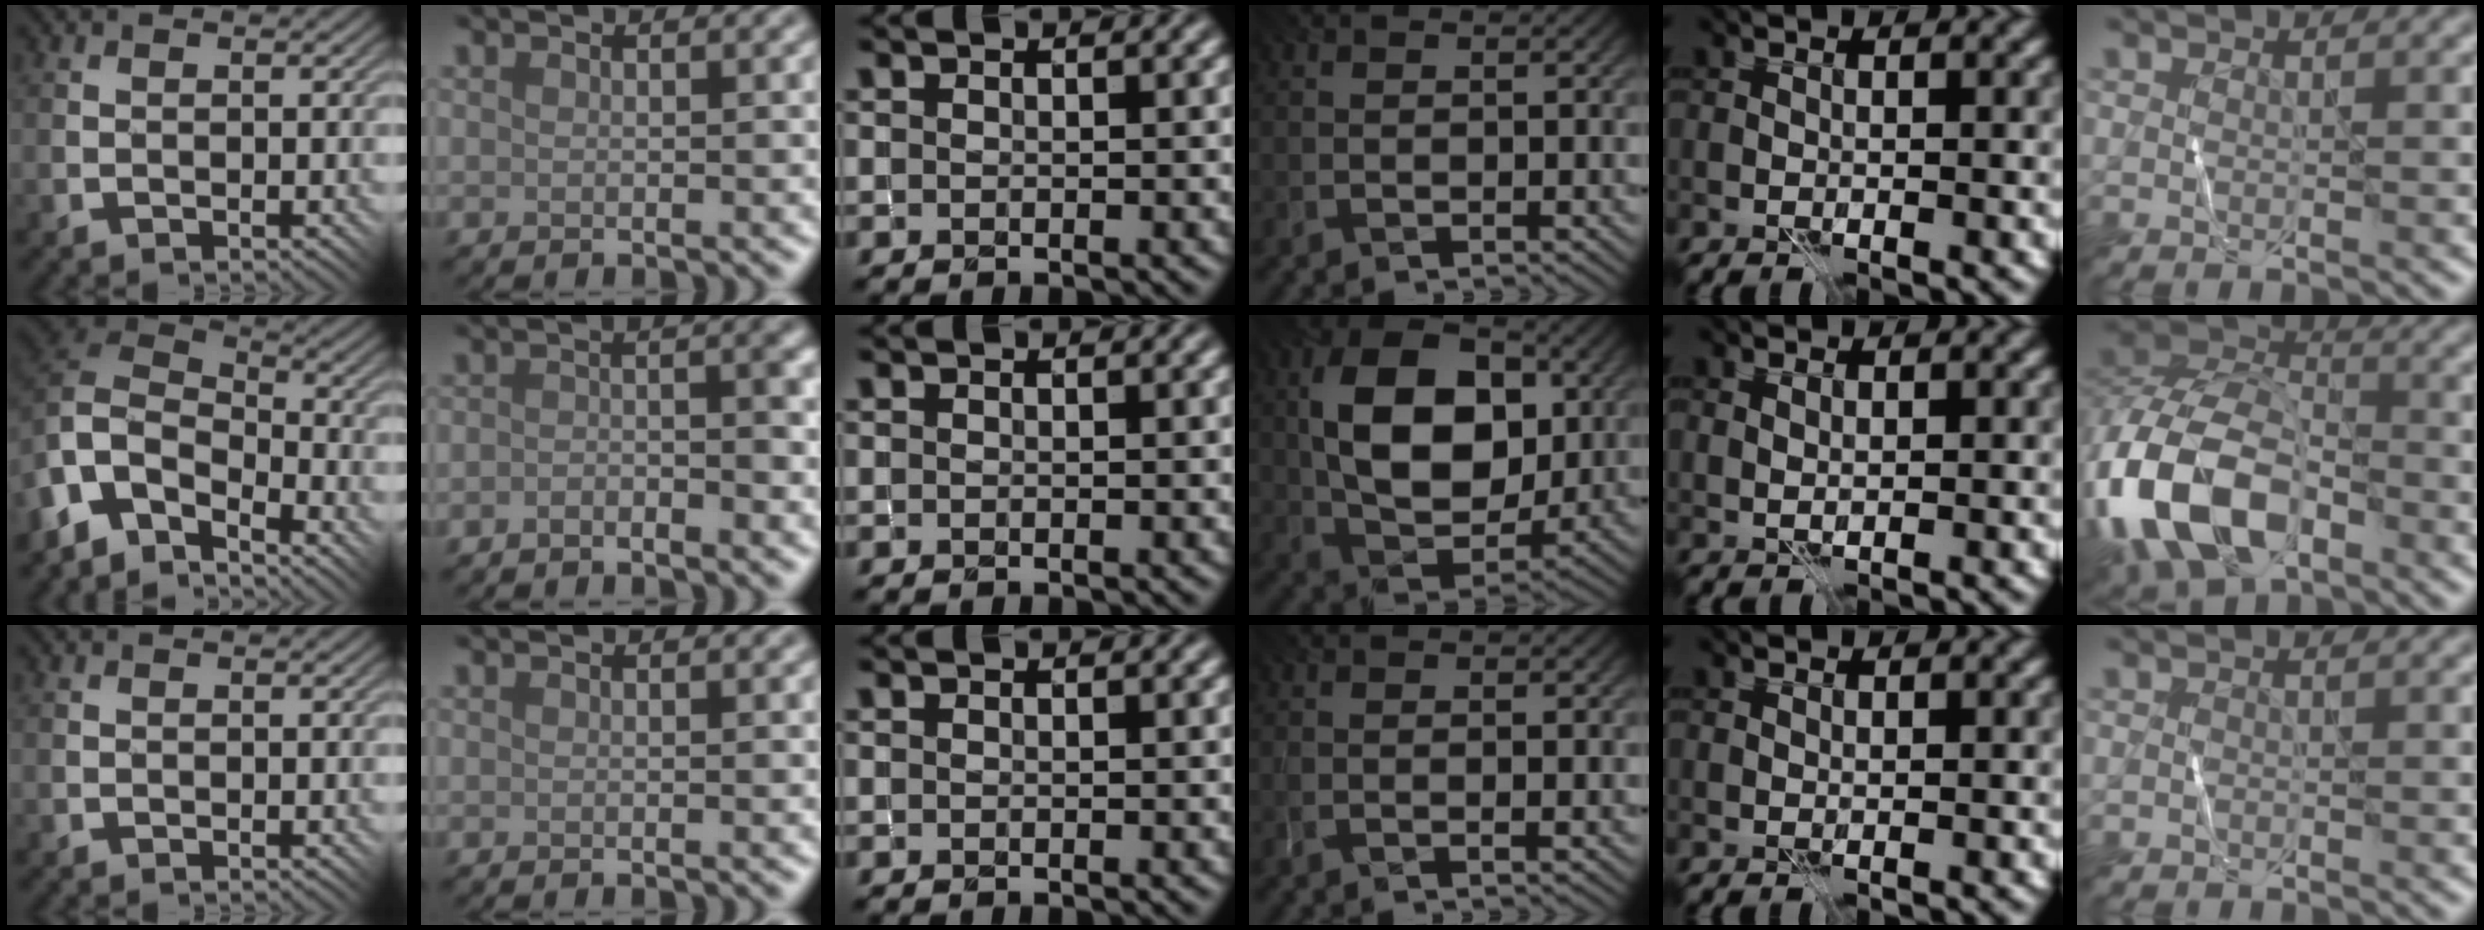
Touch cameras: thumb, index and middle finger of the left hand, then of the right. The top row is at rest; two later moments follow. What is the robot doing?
{"motion": "fold", "object": "shorts"}